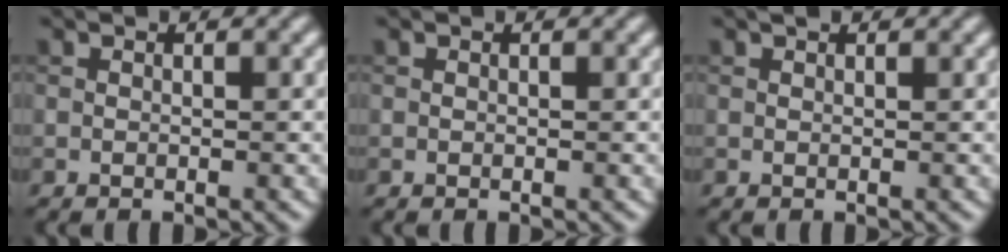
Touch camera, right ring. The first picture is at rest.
{"total": 0.0}
{"total": 0.6, "force": [0.6, 0.2, 0.3], "torque": [-0.004, 0.001, 0.009]}